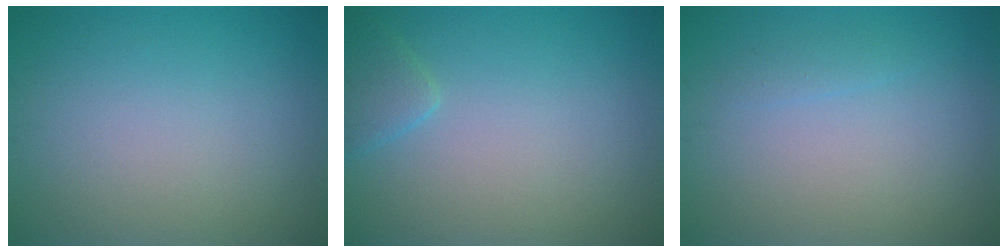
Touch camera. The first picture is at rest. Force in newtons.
{"total": 1.7, "press": 1.7, "slide": 0.2}
{"total": 0.8, "press": 0.8, "slide": 0.0}